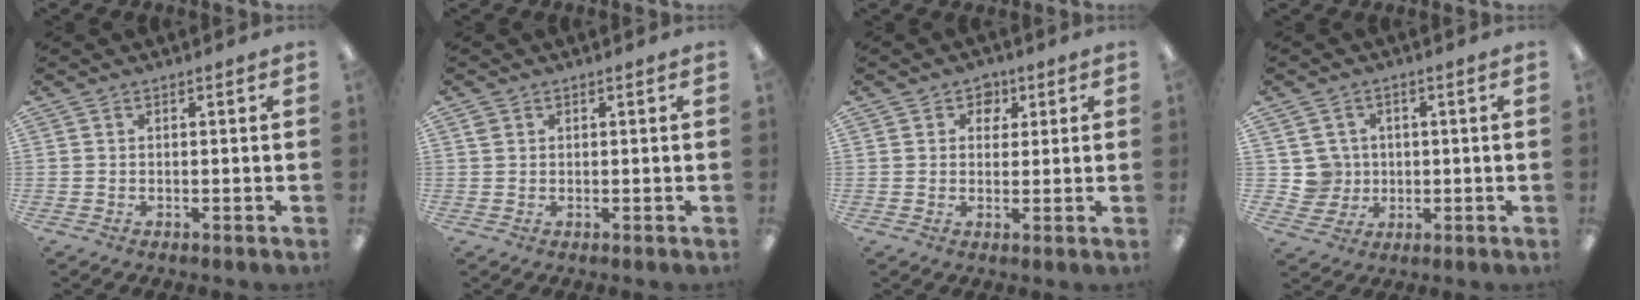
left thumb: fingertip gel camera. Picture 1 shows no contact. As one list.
[{"total": 1.0, "force": [0.6, 0.8, 0.2], "torque": [0.002, 0.000, 0.009]}, {"total": 3.9, "force": [2.1, 3.2, 0.8], "torque": [-0.003, -0.003, 0.034]}, {"total": 5.8, "force": [1.1, 5.7, 0.2], "torque": [-0.011, 0.005, 0.026]}]